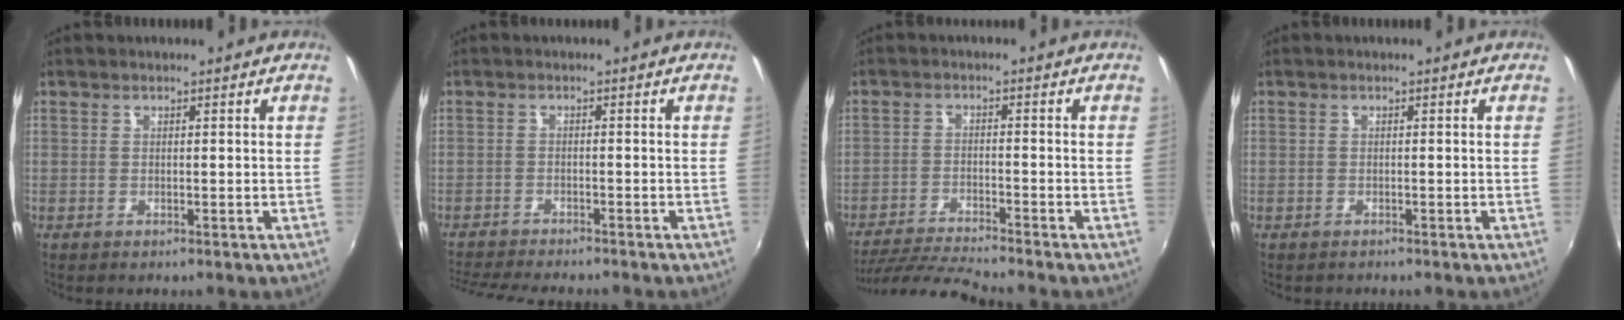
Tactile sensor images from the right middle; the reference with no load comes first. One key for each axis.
{"total": 8.5, "fx": -7.9, "fy": 0.8, "fz": 3.1, "tx": -0.083, "ty": -0.021, "tz": -0.132}
{"total": 9.2, "fx": -8.6, "fy": -0.7, "fz": 3.3, "tx": -0.086, "ty": -0.012, "tz": -0.158}
{"total": 0.6, "fx": -0.5, "fy": 0.0, "fz": -0.1, "tx": -0.001, "ty": -0.001, "tz": -0.010}